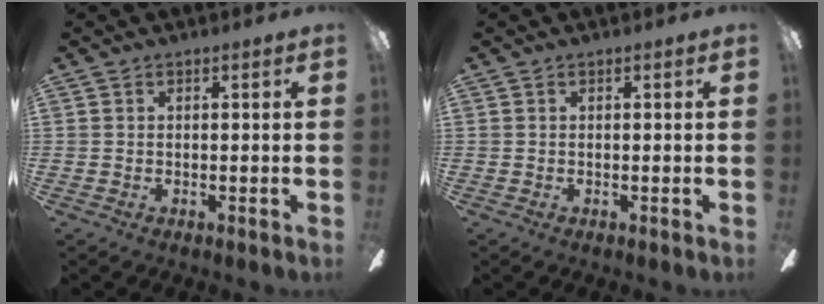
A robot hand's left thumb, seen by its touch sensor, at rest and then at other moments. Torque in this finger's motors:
{"motor_torque": [0.00, 0.00, -0.08, 0.15, 0.00]}